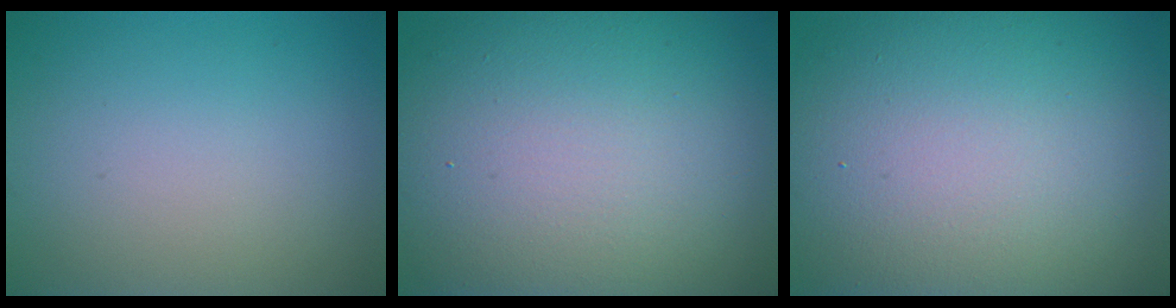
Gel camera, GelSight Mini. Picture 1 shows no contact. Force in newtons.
{"total": 17.3, "press": 17.3, "slide": 1.2}
{"total": 17.9, "press": 17.9, "slide": 1.2}